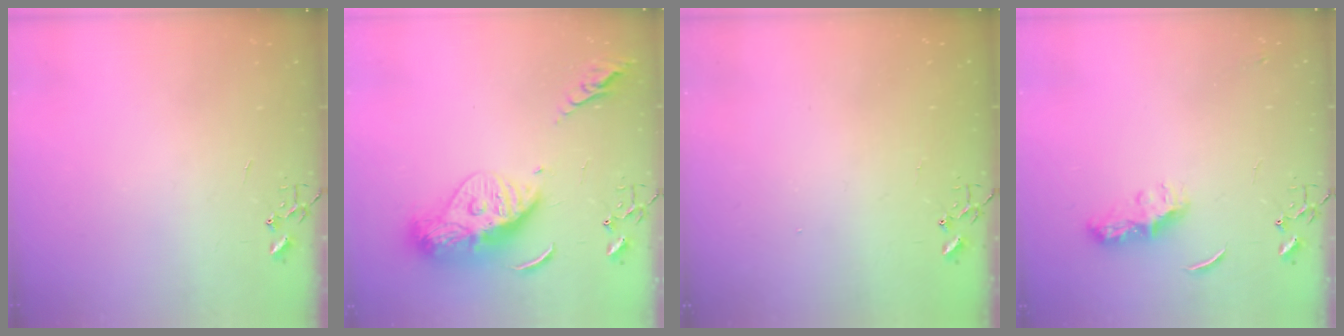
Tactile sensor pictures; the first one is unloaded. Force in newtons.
{"total": 16.9, "press": 16.8, "slide": 1.6}
{"total": 1.3, "press": 1.2, "slide": 0.1}
{"total": 8.1, "press": 8.1, "slide": 0.6}